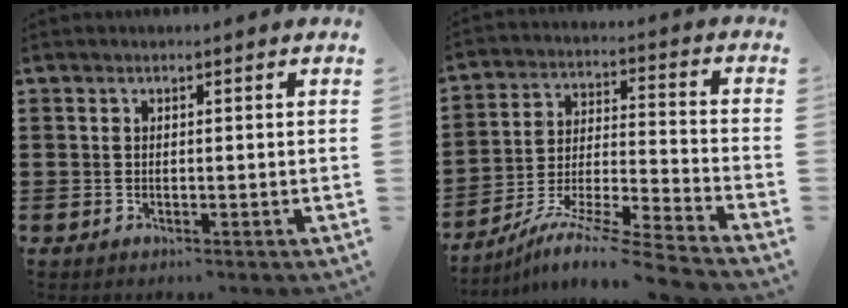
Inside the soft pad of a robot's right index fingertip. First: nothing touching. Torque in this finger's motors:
{"motor_torque": [0.42, 0.58, -0.82, -0.07]}